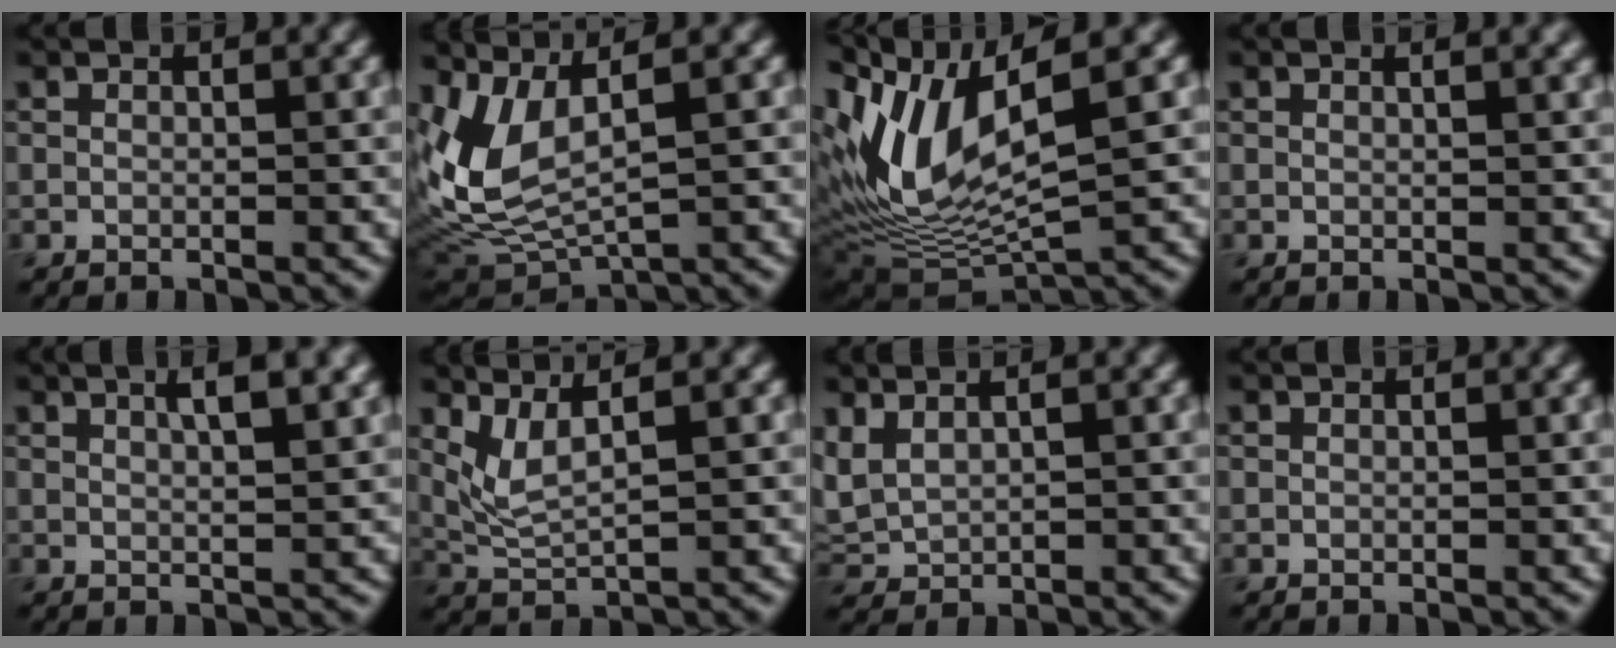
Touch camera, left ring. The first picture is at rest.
{"total": 6.5, "force": [1.8, 2.7, 5.6], "torque": [-0.140, -0.010, 0.045]}
{"total": 10.4, "force": [2.6, 3.9, 9.3], "torque": [-0.199, -0.004, 0.052]}
{"total": 1.9, "force": [1.3, 0.7, 1.2], "torque": [-0.007, 0.003, 0.006]}
{"total": 4.6, "force": [2.4, 1.6, 3.7], "torque": [-0.027, 0.017, 0.012]}
{"total": 2.9, "force": [1.5, 0.6, 2.4], "torque": [-0.058, -0.004, 0.041]}
{"total": 2.2, "force": [1.1, 1.3, 1.4], "torque": [-0.045, 0.006, 0.029]}
{"total": 0.0}